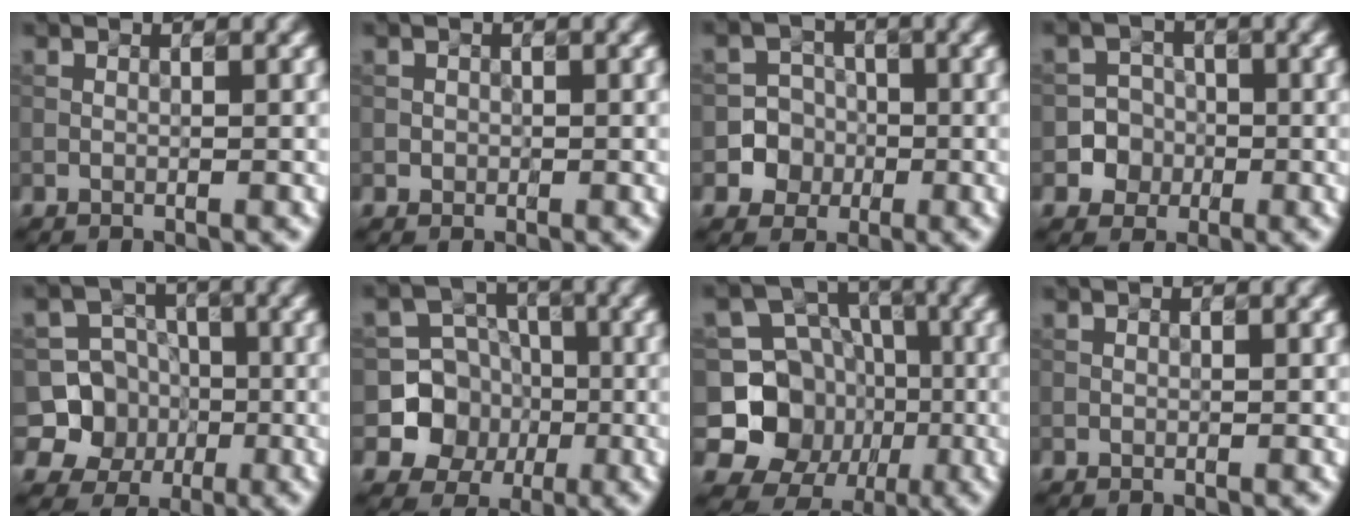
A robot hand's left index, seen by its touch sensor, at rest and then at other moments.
{"total": 0.7, "force": [0.0, 0.7, 0.0], "torque": [0.009, 0.000, 0.001]}
{"total": 5.6, "force": [-1.7, 5.4, 0.5], "torque": [0.013, 0.017, -0.045]}
{"total": 4.7, "force": [-1.6, 4.4, 0.4], "torque": [0.016, 0.016, -0.039]}
{"total": 9.1, "force": [-2.1, 8.6, 1.9], "torque": [-0.050, 0.017, -0.053]}
{"total": 6.3, "force": [-1.4, 5.9, 1.6], "torque": [-0.015, 0.005, -0.049]}
{"total": 10.4, "force": [-2.0, 9.6, 3.6], "torque": [-0.082, 0.011, -0.060]}
{"total": 0.0}